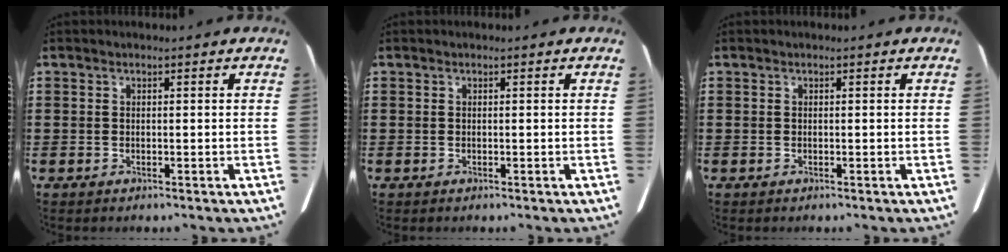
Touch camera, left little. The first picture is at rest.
{"total": 0.0}
{"total": 0.0}